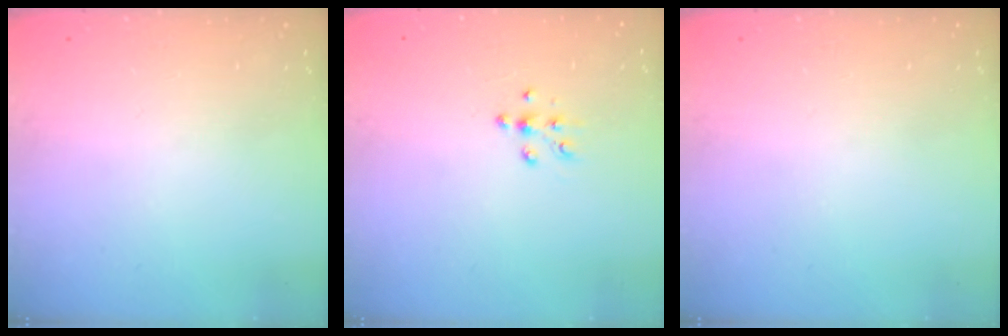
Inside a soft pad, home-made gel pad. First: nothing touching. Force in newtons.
{"total": 6.1, "press": 6.0, "slide": 1.3}
{"total": 0.0}